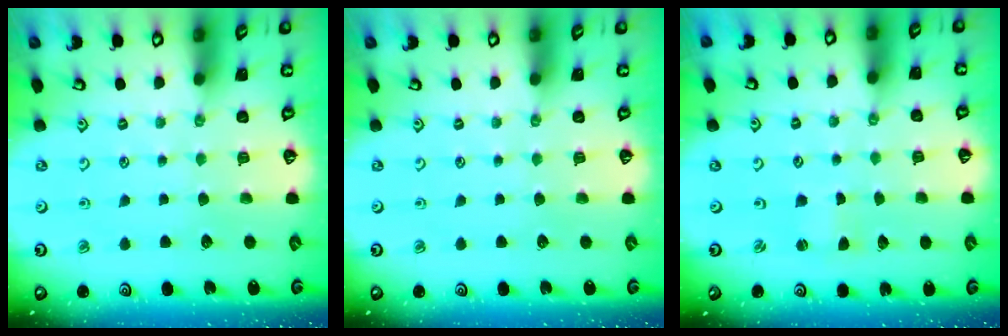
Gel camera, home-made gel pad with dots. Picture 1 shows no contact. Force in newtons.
{"total": 0.0}
{"total": 0.9, "press": 0.9, "slide": 0.2}